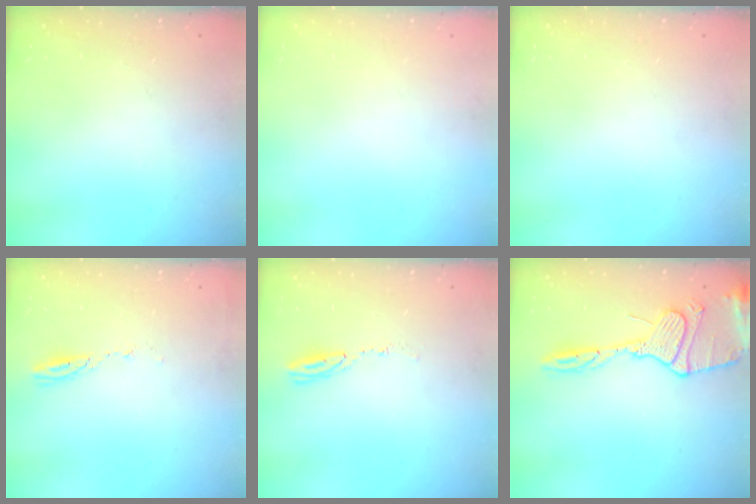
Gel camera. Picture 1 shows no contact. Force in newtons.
{"total": 0.0}
{"total": 0.0}
{"total": 3.9, "press": 3.9, "slide": 0.4}
{"total": 3.8, "press": 3.8, "slide": 0.1}
{"total": 15.2, "press": 15.1, "slide": 1.3}